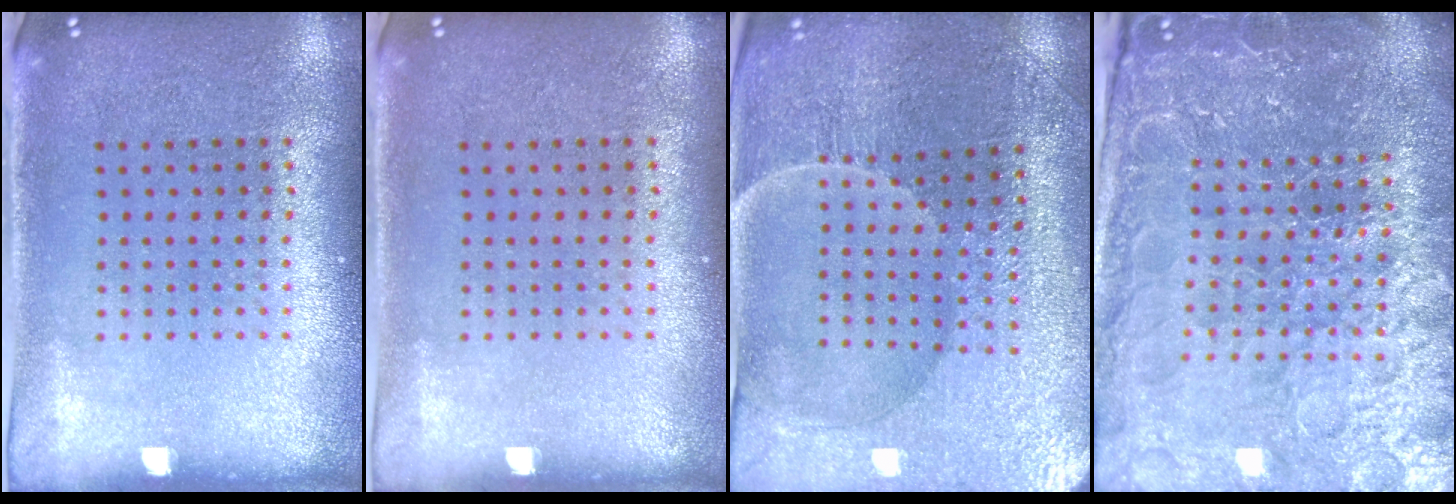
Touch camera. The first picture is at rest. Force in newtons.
{"total": 0.0}
{"total": 3.5, "press": 3.5, "slide": 0.2}
{"total": 5.7, "press": 5.1, "slide": 2.4}